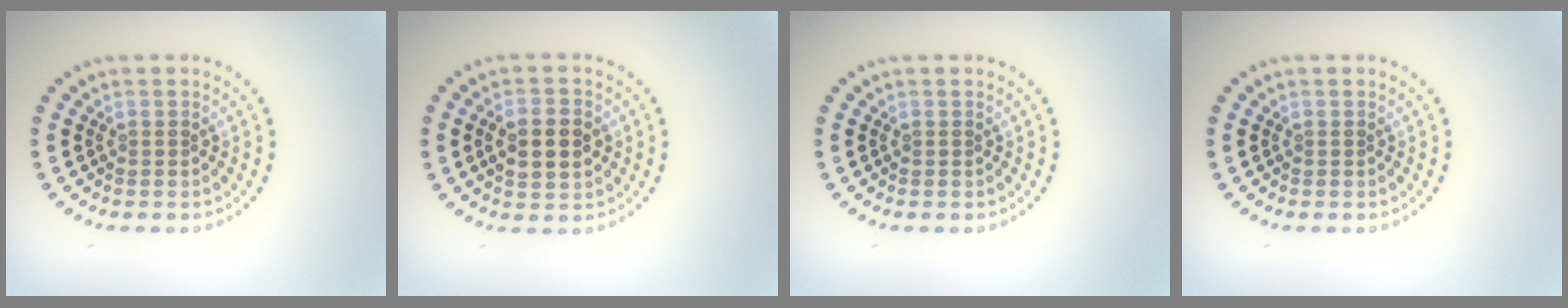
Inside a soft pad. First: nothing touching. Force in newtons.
{"total": 4.7, "press": 4.7, "slide": 0.3}
{"total": 0.0}
{"total": 0.0}